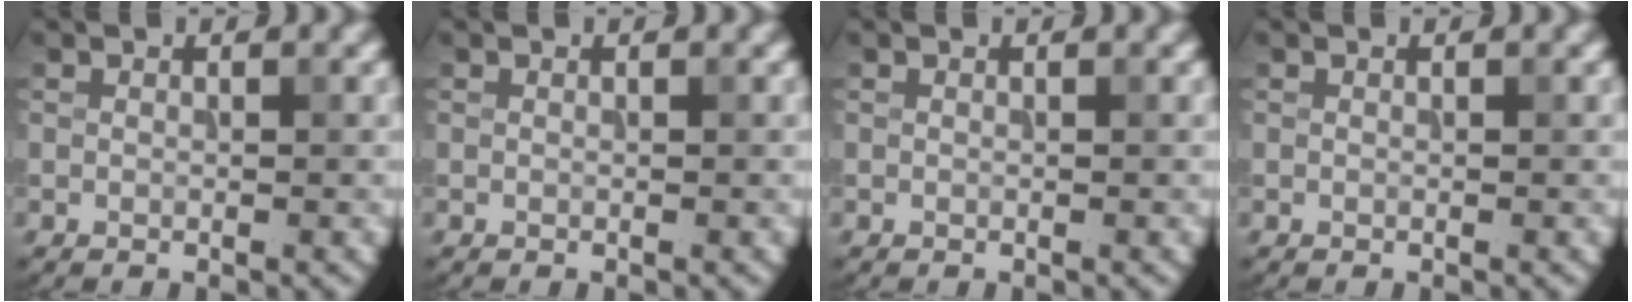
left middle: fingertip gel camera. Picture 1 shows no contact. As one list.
[{"total": 0.0}, {"total": 0.0}, {"total": 0.0}]